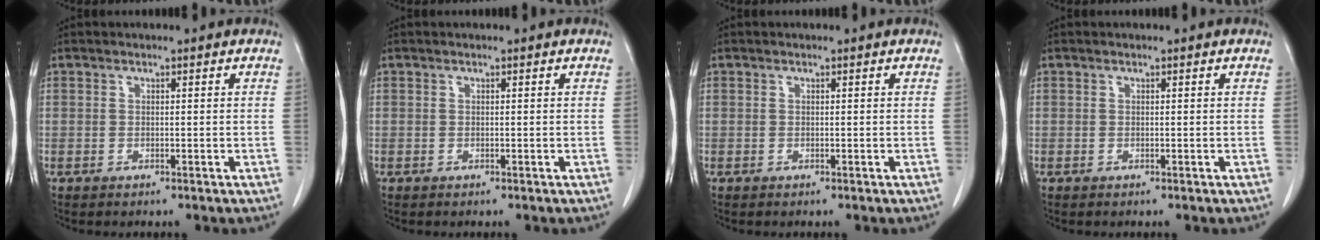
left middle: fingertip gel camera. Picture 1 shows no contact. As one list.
[{"total": 0.0}, {"total": 0.0}, {"total": 0.0}]